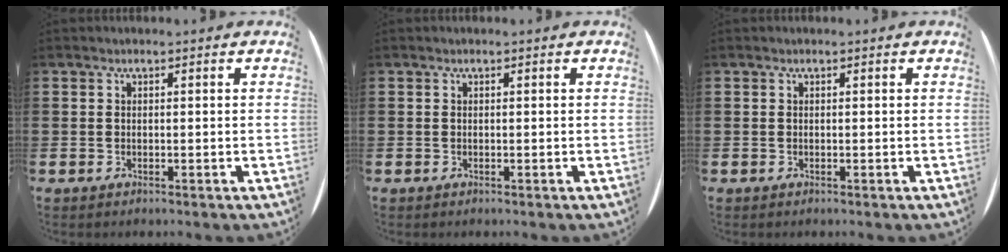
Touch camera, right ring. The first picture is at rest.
{"total": 0.0}
{"total": 0.0}